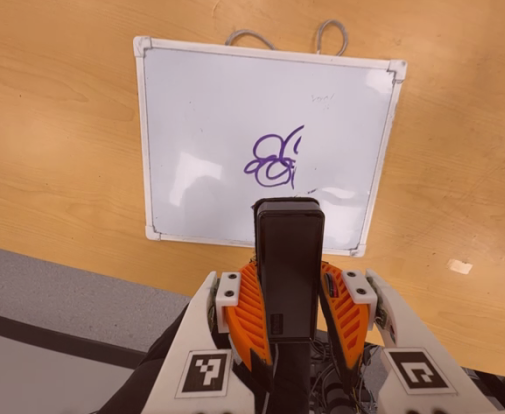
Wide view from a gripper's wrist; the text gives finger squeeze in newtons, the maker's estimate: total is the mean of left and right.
{"total": 8.3, "left": 6.7, "right": 10.0}